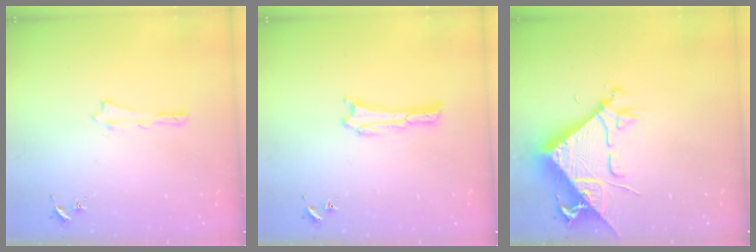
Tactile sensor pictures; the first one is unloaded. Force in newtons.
{"total": 0.0}
{"total": 9.8, "press": 9.7, "slide": 1.1}